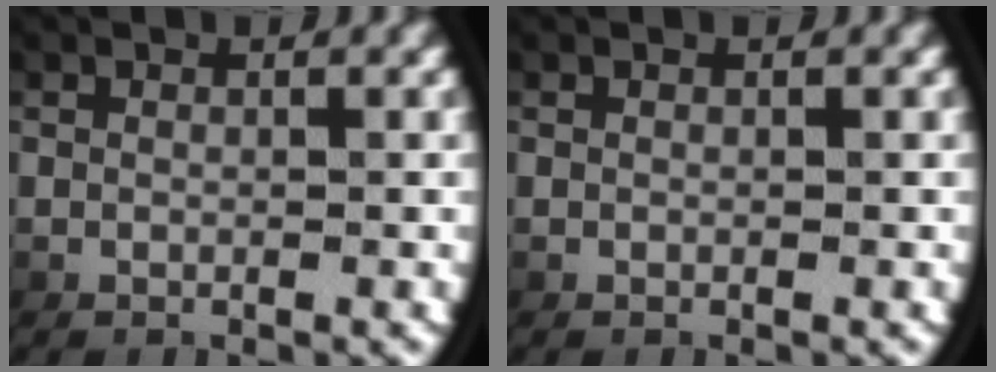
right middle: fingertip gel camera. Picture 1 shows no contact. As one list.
[{"total": 0.0}]